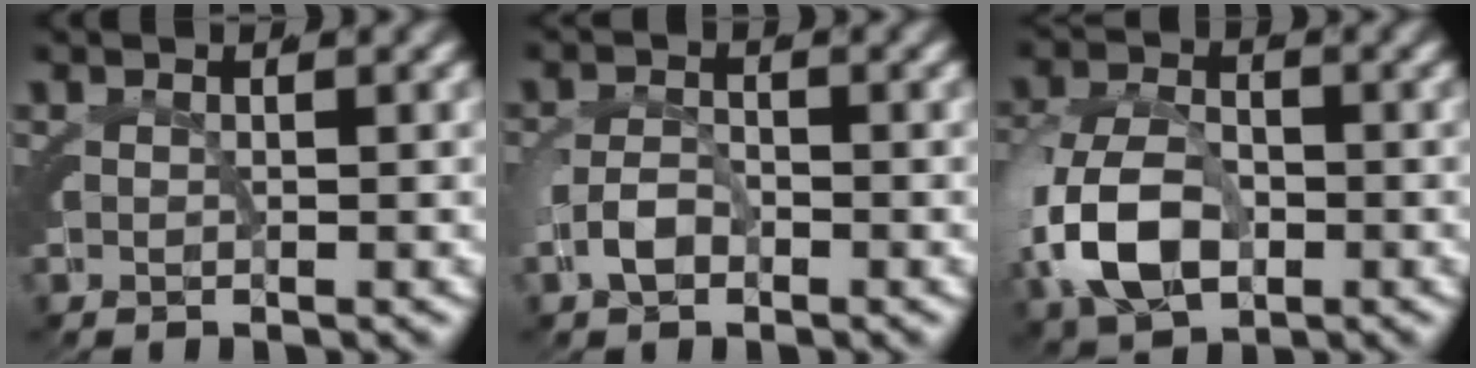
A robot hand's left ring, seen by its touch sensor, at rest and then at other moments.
{"total": 2.0, "force": [-1.0, 1.1, 1.4], "torque": [-0.028, -0.005, -0.015]}
{"total": 6.7, "force": [-1.4, 4.4, 4.8], "torque": [-0.113, -0.021, -0.011]}